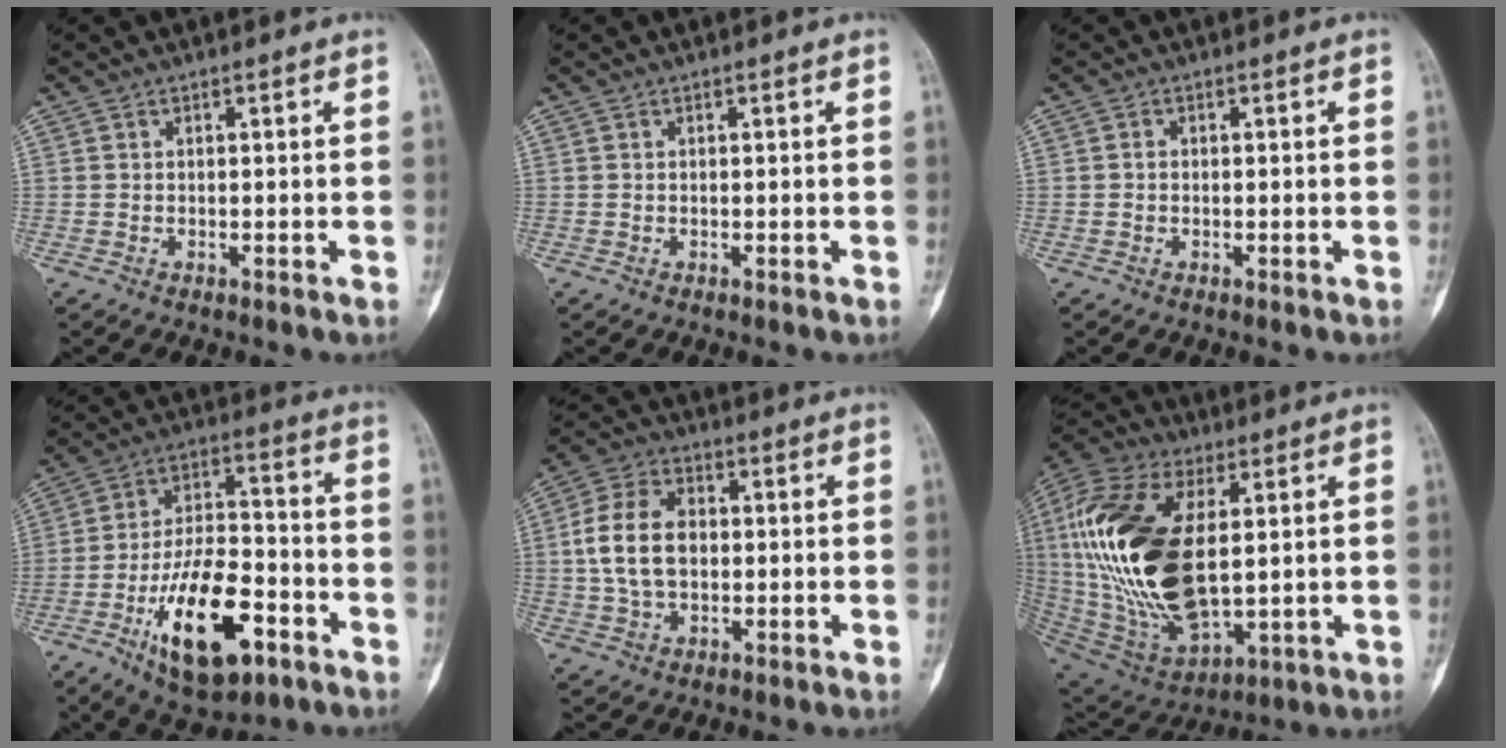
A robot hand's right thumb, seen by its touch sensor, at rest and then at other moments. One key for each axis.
{"total": 0.0}
{"total": 0.6, "fx": -0.2, "fy": 0.5, "fz": 0.3, "tx": 0.001, "ty": 0.002, "tz": -0.006}
{"total": 19.3, "fx": -8.2, "fy": 8.8, "fz": 15.0, "tx": -0.243, "ty": 0.043, "tz": -0.132}
{"total": 11.3, "fx": 0.4, "fy": 7.5, "fz": 8.4, "tx": -0.155, "ty": 0.016, "tz": 0.005}
{"total": 28.7, "fx": 3.4, "fy": 14.7, "fz": 24.4, "tx": -0.508, "ty": -0.017, "tz": 0.068}